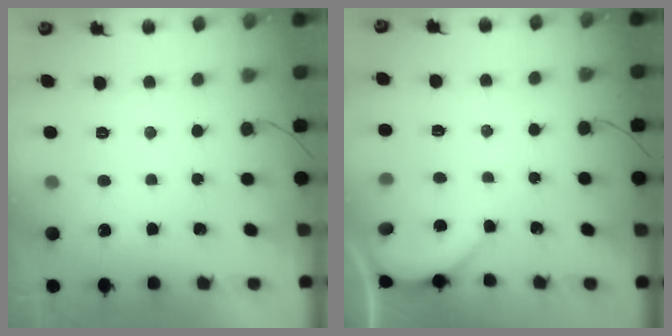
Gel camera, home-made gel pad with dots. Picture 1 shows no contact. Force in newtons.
{"total": 2.2, "press": 2.2, "slide": 0.3}